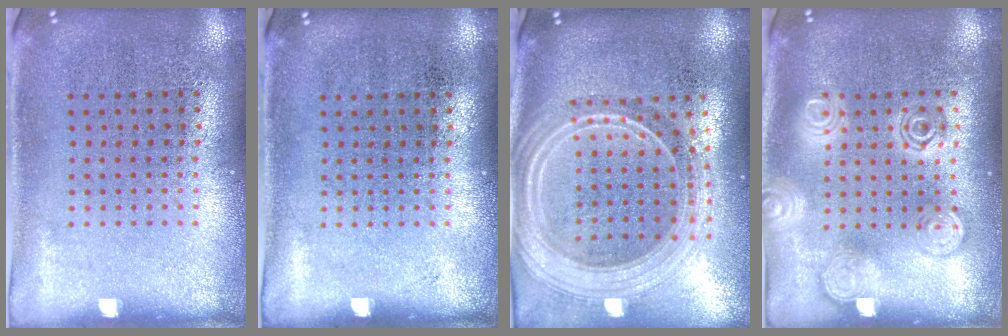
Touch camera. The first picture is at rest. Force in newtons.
{"total": 0.0}
{"total": 2.6, "press": 2.2, "slide": 1.4}
{"total": 1.8, "press": 1.8, "slide": 0.2}